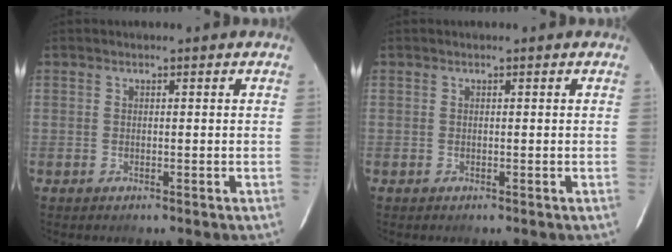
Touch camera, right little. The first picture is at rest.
{"total": 0.0}